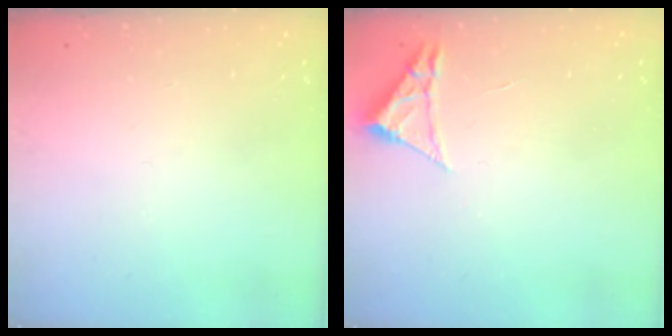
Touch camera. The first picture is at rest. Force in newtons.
{"total": 2.3, "press": 2.3, "slide": 0.4}